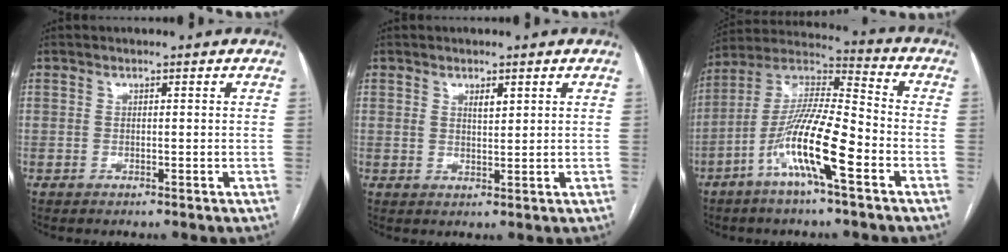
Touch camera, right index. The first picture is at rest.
{"total": 2.0, "force": [1.0, 0.8, 1.5], "torque": [-0.028, -0.001, 0.020]}
{"total": 14.7, "force": [-6.3, 1.8, 13.2], "torque": [-0.258, 0.004, -0.119]}